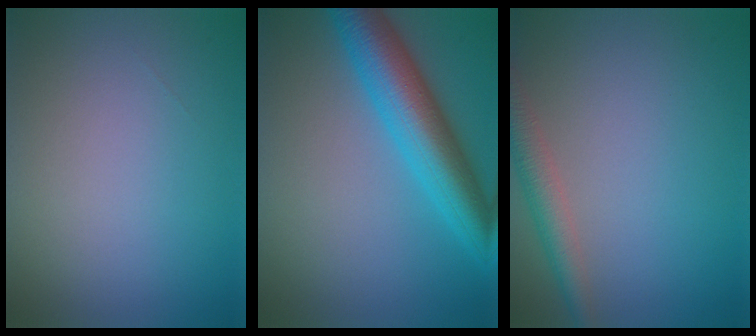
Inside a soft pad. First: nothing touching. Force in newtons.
{"total": 7.6, "press": 7.6, "slide": 0.2}
{"total": 3.0, "press": 2.9, "slide": 0.1}